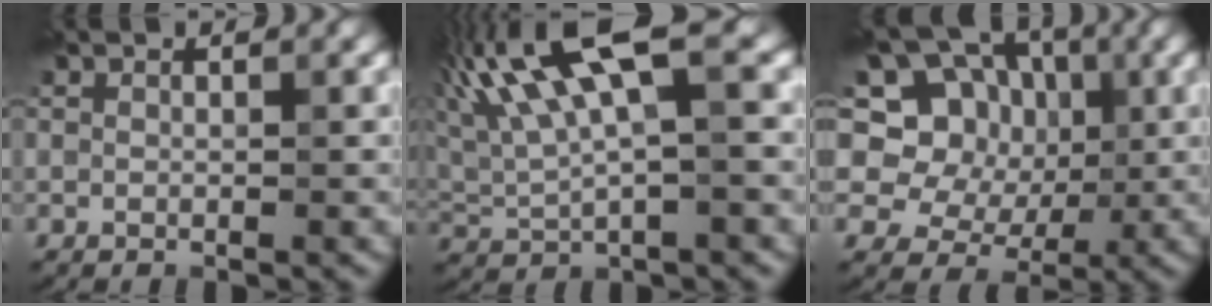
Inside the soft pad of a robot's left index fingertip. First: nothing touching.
{"total": 9.9, "force": [4.3, 2.7, 8.5], "torque": [-0.176, 0.025, 0.081]}
{"total": 12.5, "force": [5.1, 9.8, 6.0], "torque": [-0.106, 0.030, 0.061]}